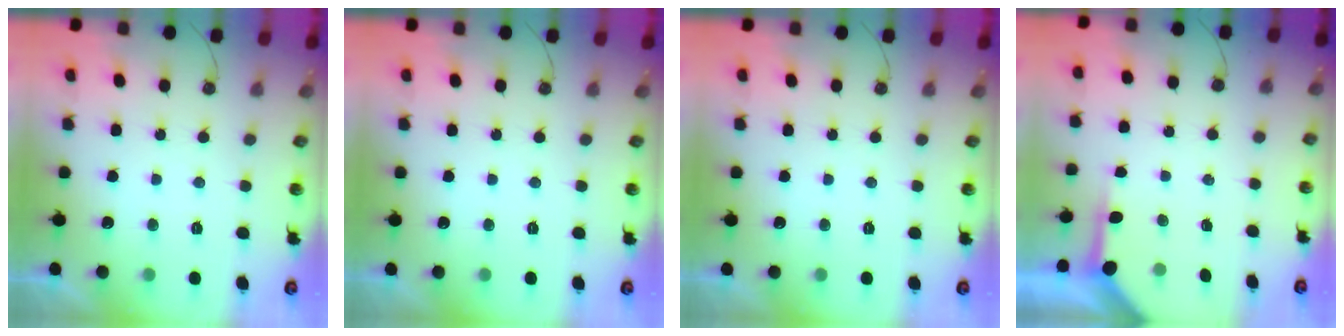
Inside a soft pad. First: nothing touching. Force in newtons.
{"total": 0.0}
{"total": 0.0}
{"total": 3.9, "press": 3.9, "slide": 0.4}